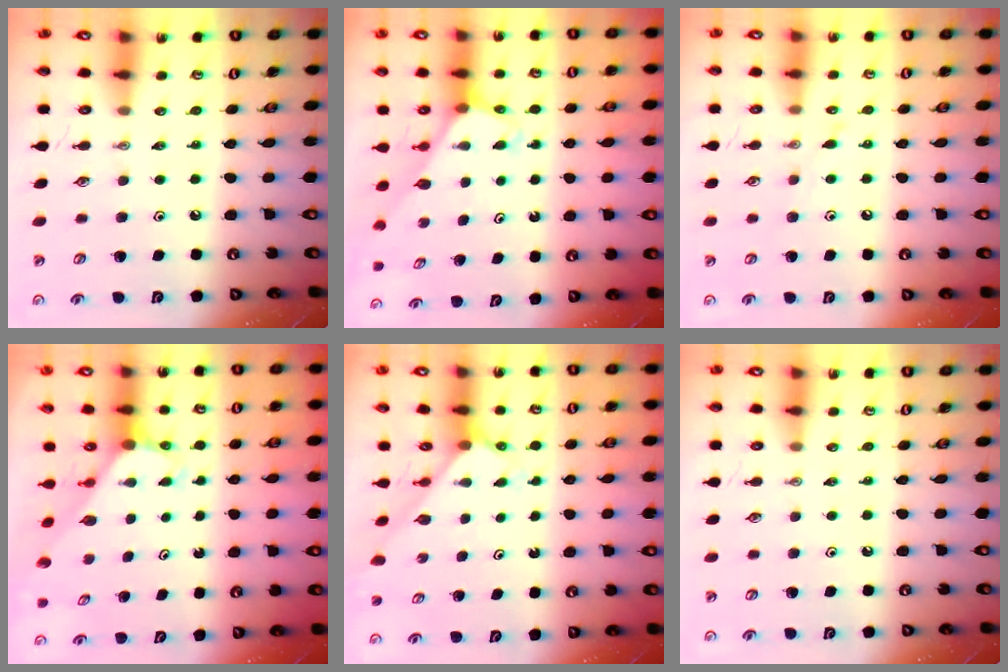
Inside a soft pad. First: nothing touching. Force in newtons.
{"total": 3.1, "press": 3.1, "slide": 0.2}
{"total": 5.7, "press": 5.7, "slide": 0.3}
{"total": 2.7, "press": 2.7, "slide": 0.2}
{"total": 2.3, "press": 2.3, "slide": 0.2}
{"total": 0.0}